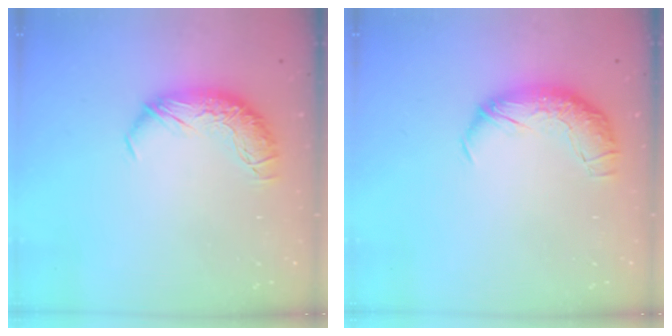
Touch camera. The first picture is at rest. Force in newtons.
{"total": 2.3, "press": 0.9, "slide": 2.2}